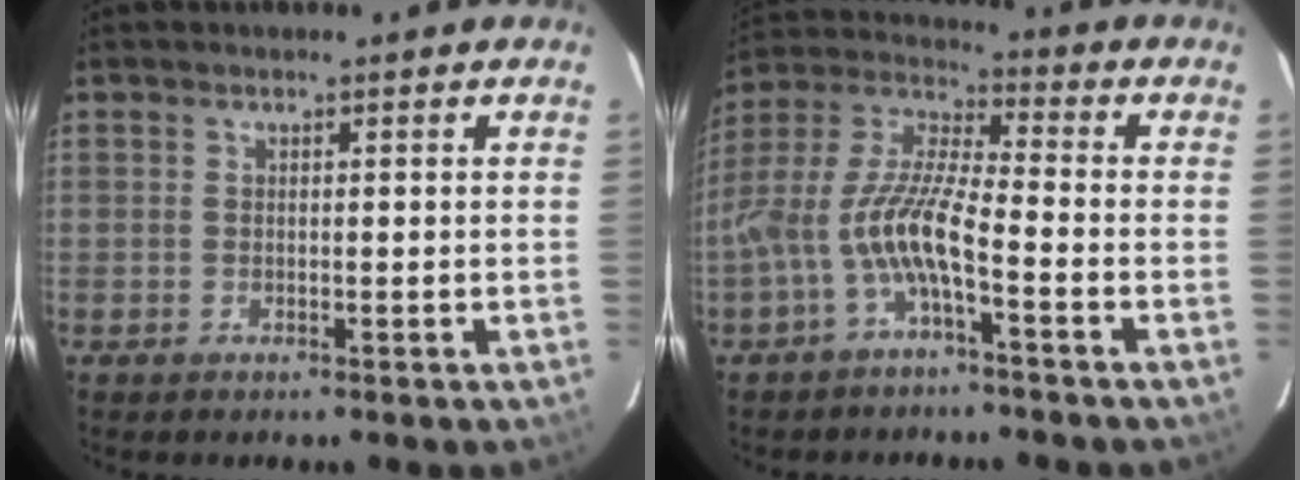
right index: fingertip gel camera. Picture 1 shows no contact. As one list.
[{"total": 10.8, "force": [-4.4, 1.9, 9.6], "torque": [-0.210, 0.007, -0.087]}]